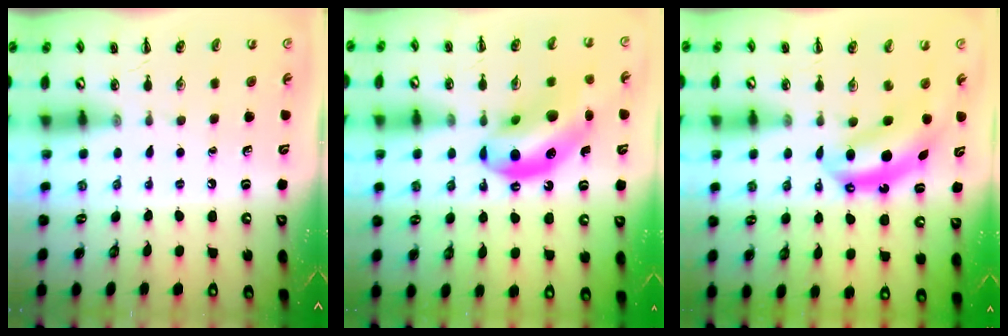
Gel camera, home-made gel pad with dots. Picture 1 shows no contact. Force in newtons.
{"total": 17.2, "press": 16.7, "slide": 4.2}
{"total": 6.7, "press": 6.6, "slide": 1.1}